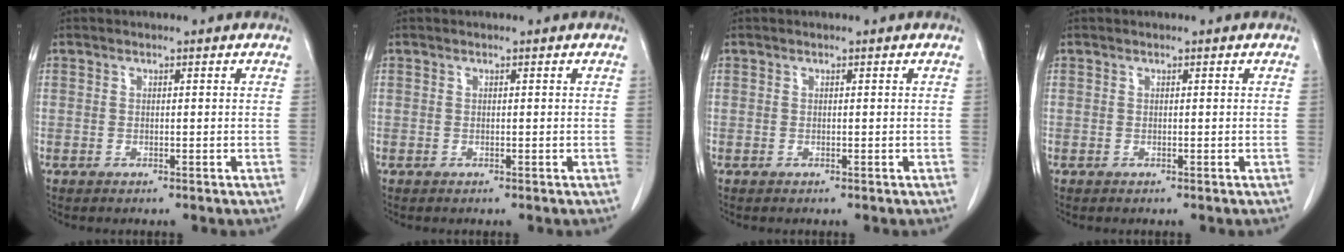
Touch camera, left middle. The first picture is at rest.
{"total": 0.0}
{"total": 0.0}
{"total": 0.0}